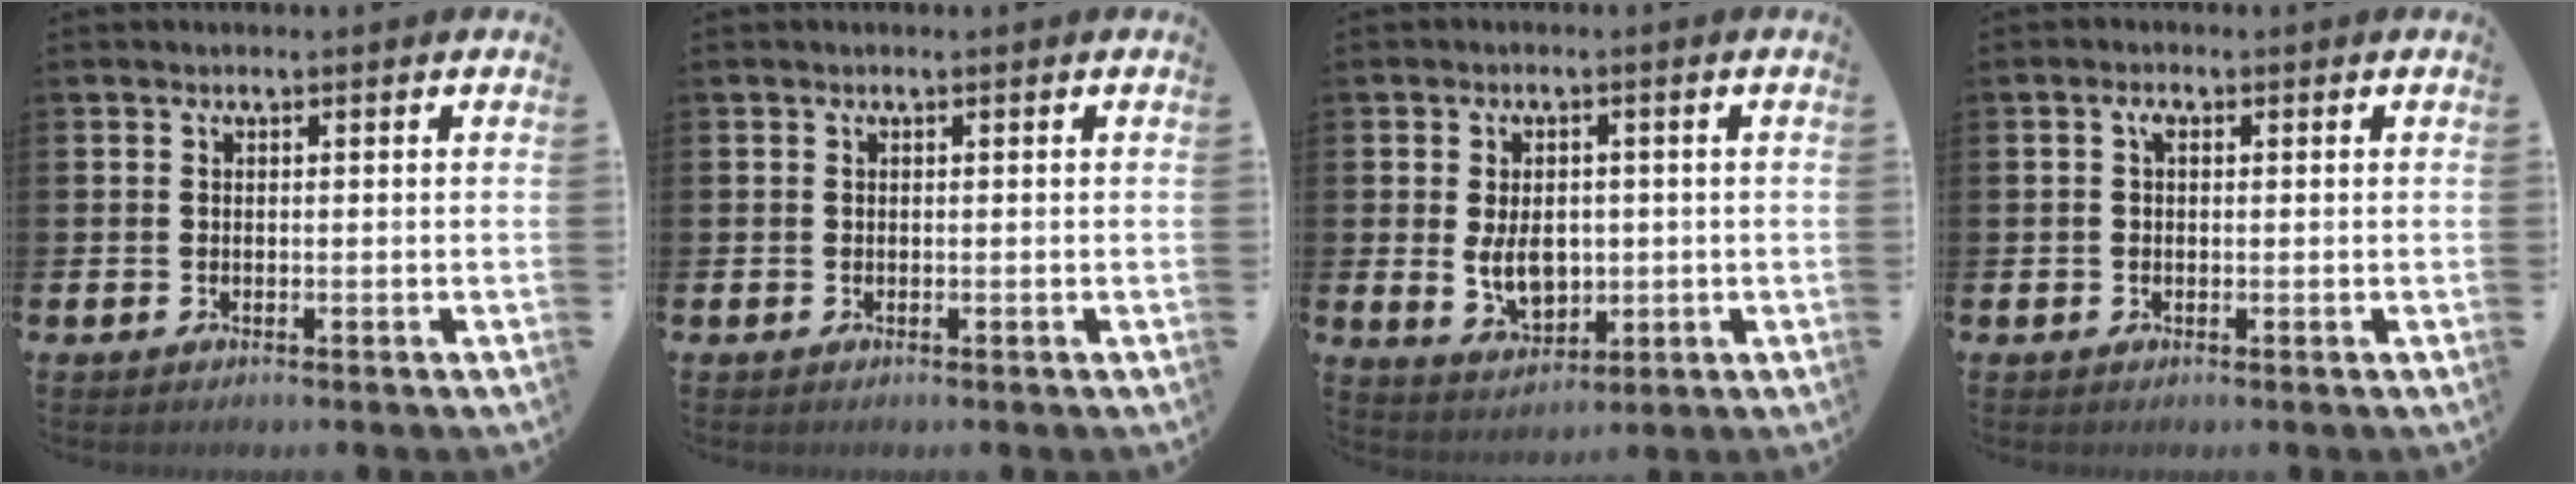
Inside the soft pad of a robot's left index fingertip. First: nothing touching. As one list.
[{"total": 0.0}, {"total": 5.3, "force": [0.0, 3.7, 3.9], "torque": [-0.056, 0.001, -0.004]}, {"total": 1.7, "force": [0.4, 1.0, 1.4], "torque": [-0.026, 0.005, 0.004]}]